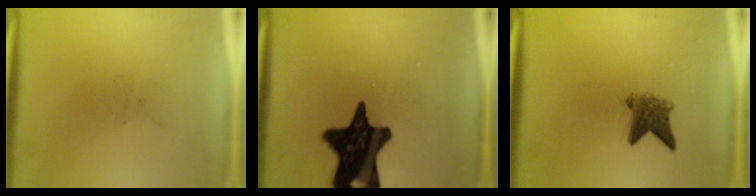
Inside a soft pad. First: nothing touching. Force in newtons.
{"total": 17.0}
{"total": 4.0}